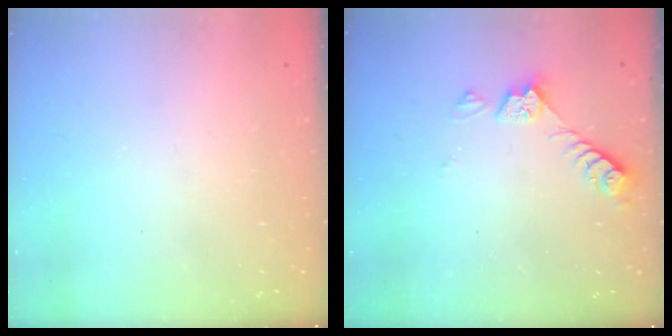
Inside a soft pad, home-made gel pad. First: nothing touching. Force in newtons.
{"total": 4.9, "press": 4.8, "slide": 0.6}